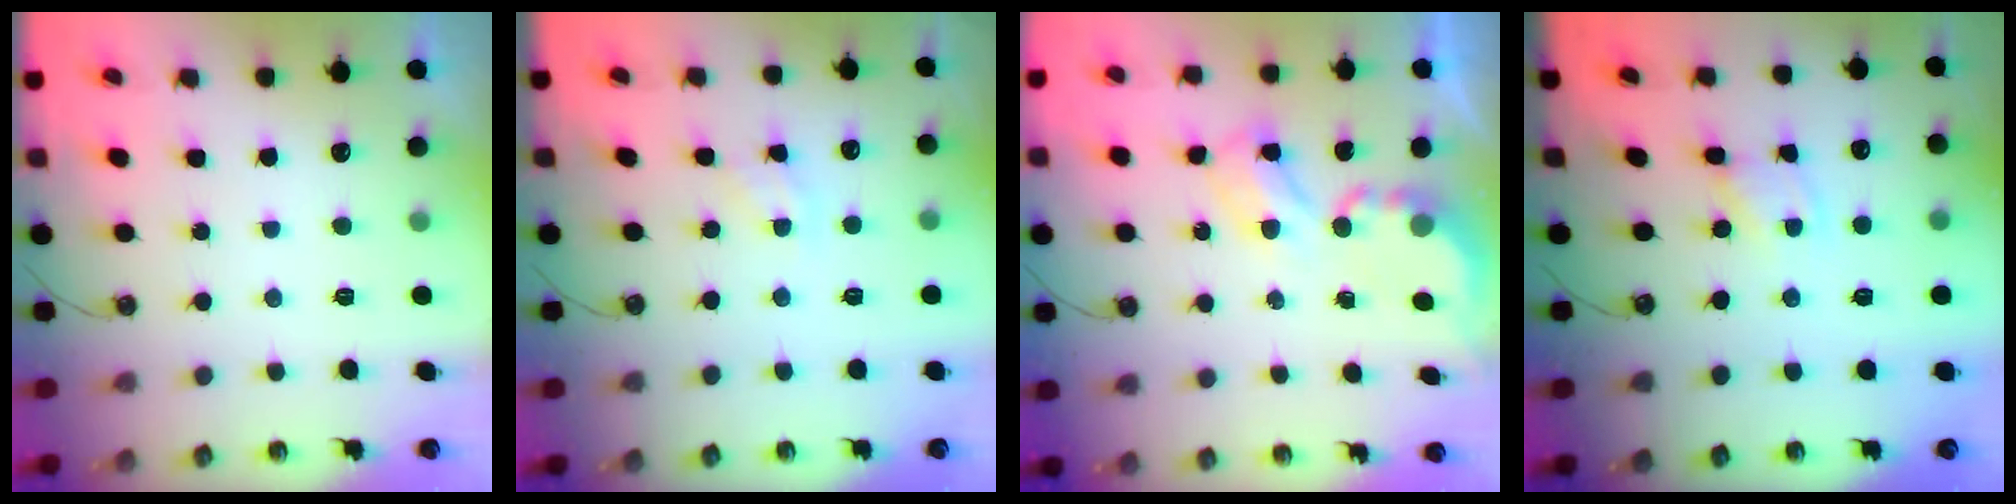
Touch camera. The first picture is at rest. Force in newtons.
{"total": 3.2, "press": 3.1, "slide": 0.5}
{"total": 4.9, "press": 4.9, "slide": 0.4}
{"total": 1.4, "press": 1.4, "slide": 0.1}